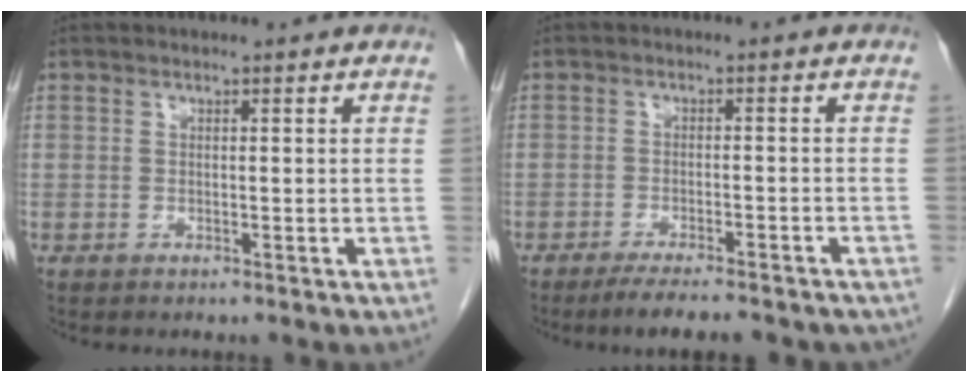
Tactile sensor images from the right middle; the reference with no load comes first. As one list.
[{"total": 10.3, "force": [-8.7, 2.1, 5.1], "torque": [-0.064, -0.006, -0.115]}]